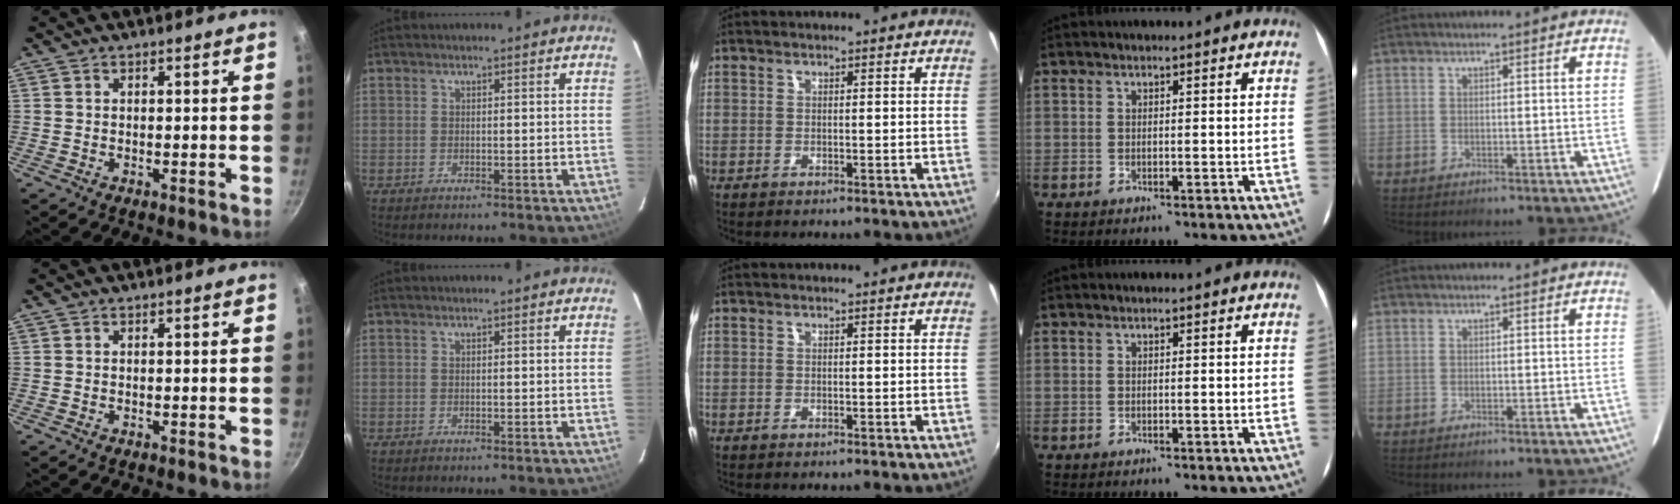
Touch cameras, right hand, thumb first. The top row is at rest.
{}